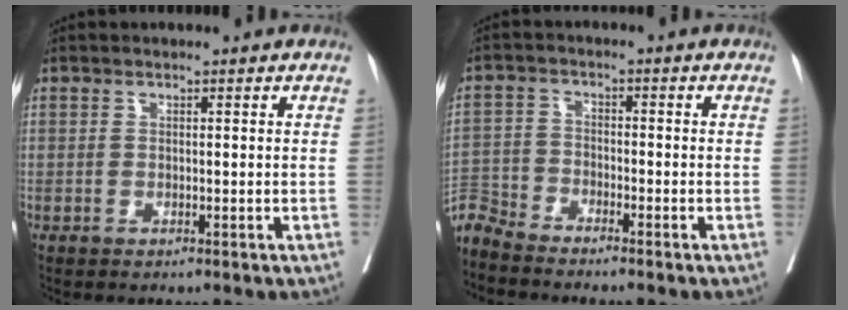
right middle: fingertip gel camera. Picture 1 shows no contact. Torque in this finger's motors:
{"motor_torque": [0.17, -0.17, 0.01, 0.00]}